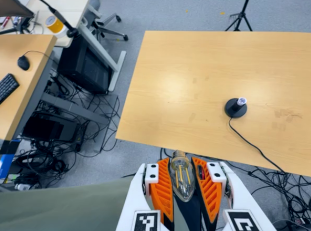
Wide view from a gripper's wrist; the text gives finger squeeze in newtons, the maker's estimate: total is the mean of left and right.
{"total": 21.3, "left": 23.2, "right": 19.3}